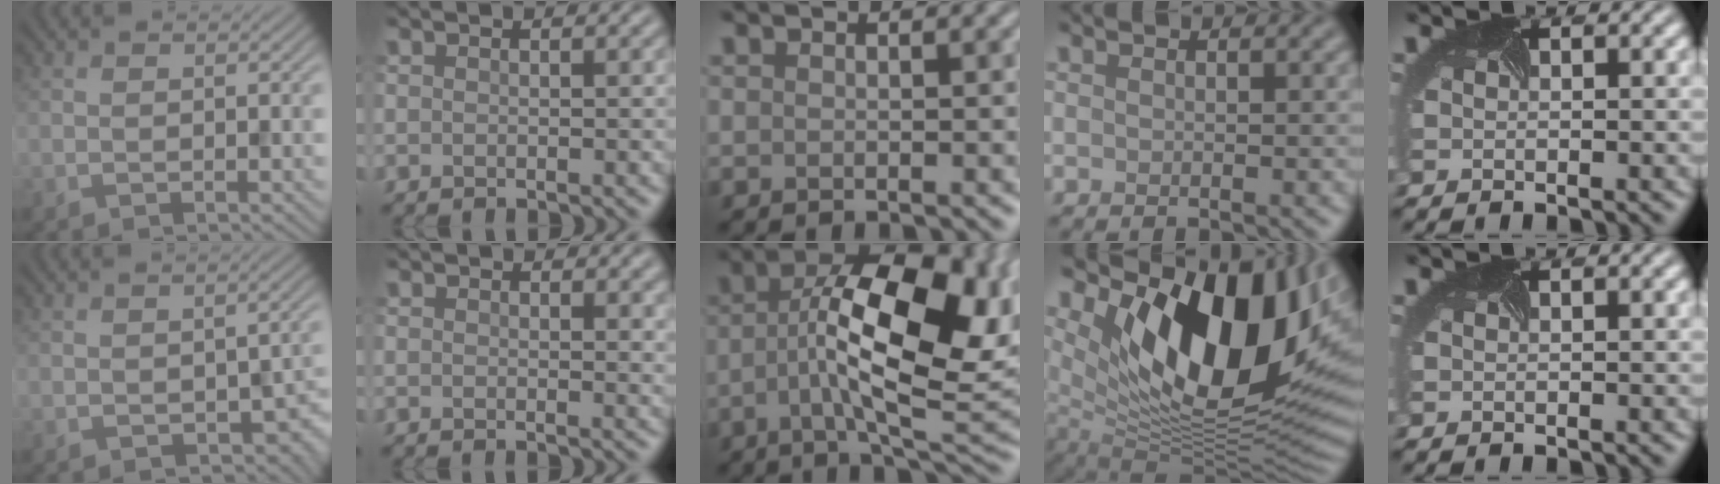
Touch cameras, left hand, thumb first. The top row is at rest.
{"thumb": {"total": 5.5, "force": [-2.3, 3.3, 3.8], "torque": [-0.047, -0.018, -0.024]}, "index": {"total": 1.0, "force": [0.6, 0.3, 0.7], "torque": [0.001, 0.001, 0.014]}, "middle": {"total": 16.1, "force": [0.0, 7.0, 14.4], "torque": [-0.219, 0.015, 0.002]}, "ring": {"total": 16.9, "force": [6.4, 8.3, 13.3], "torque": [-0.200, -0.005, 0.109]}}